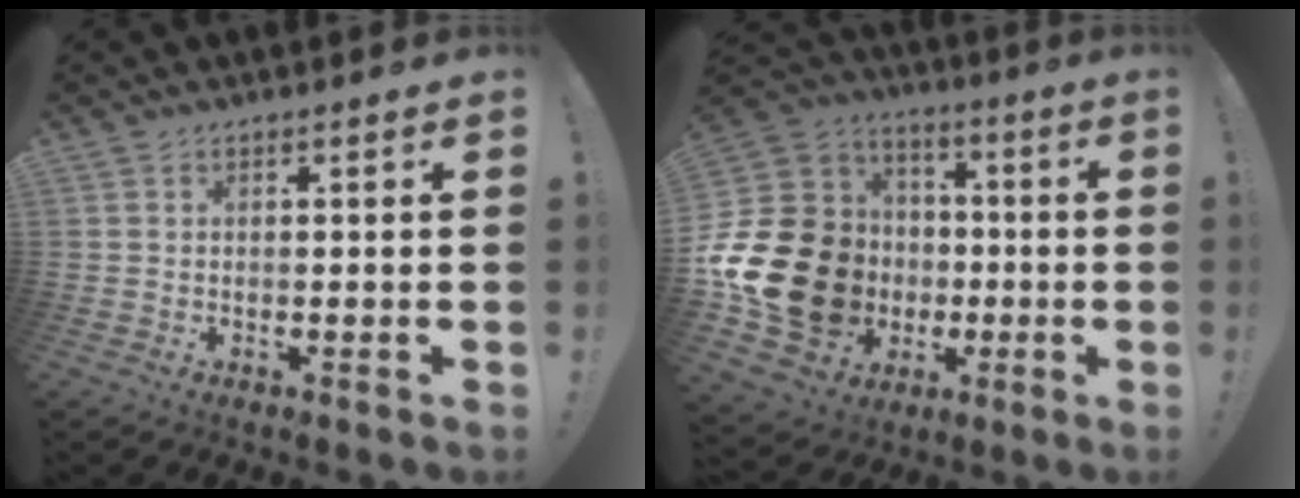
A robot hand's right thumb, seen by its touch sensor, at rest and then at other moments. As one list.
[{"total": 25.2, "force": [-4.6, 20.6, 13.7], "torque": [-0.282, 0.025, -0.025]}]